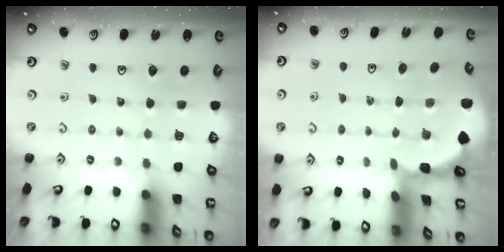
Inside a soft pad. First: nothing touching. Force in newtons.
{"total": 1.0, "press": 1.0, "slide": 0.2}